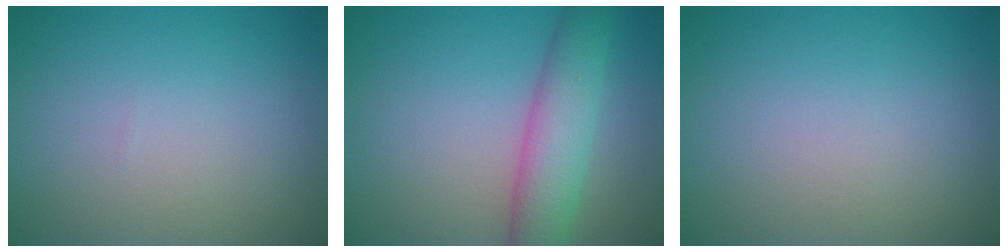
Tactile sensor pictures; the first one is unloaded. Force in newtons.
{"total": 5.5, "press": 5.5, "slide": 0.1}
{"total": 0.0}